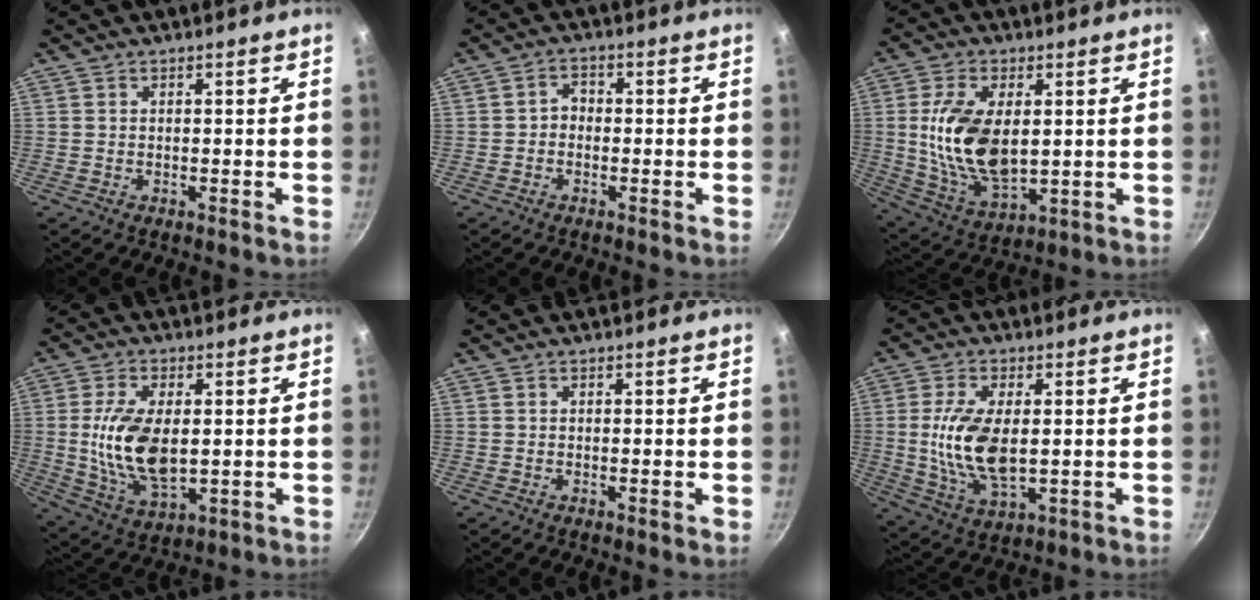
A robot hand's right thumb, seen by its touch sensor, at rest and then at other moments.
{"total": 2.6, "force": [-0.7, 2.0, 1.4], "torque": [-0.014, 0.014, -0.019]}
{"total": 15.8, "force": [1.7, 8.6, 13.1], "torque": [-0.240, -0.013, 0.042]}
{"total": 14.0, "force": [0.6, 7.6, 11.8], "torque": [-0.220, -0.007, 0.018]}
{"total": 0.7, "force": [-0.1, 0.1, 0.7], "torque": [-0.012, -0.001, -0.004]}
{"total": 12.6, "force": [0.5, 6.3, 10.9], "torque": [-0.213, -0.010, 0.013]}